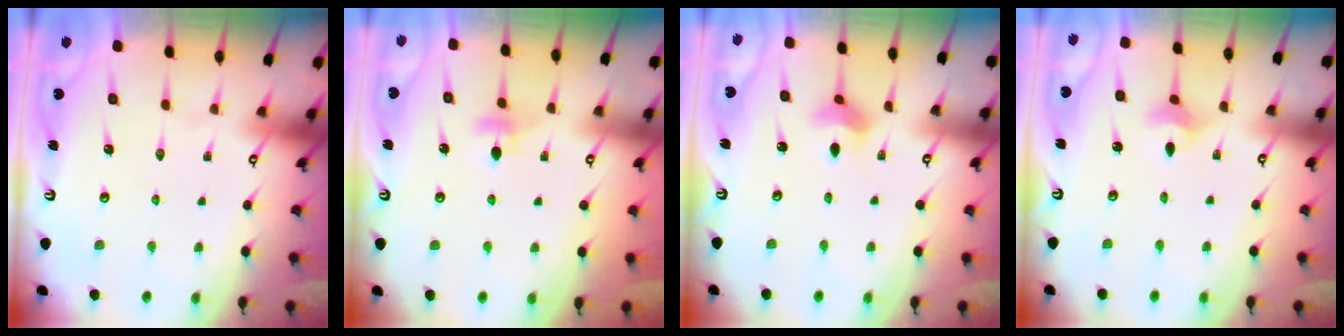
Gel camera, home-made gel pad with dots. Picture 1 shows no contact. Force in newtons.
{"total": 4.0, "press": 3.9, "slide": 0.6}
{"total": 3.7, "press": 3.6, "slide": 0.5}
{"total": 3.1, "press": 3.1, "slide": 0.6}